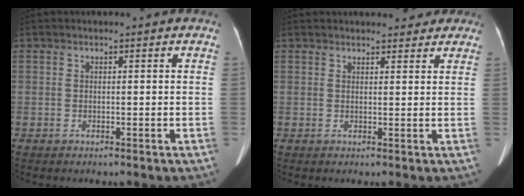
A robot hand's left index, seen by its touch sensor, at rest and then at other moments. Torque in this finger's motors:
{"motor_torque": [0.99, -1.15, 0.31, 0.09]}